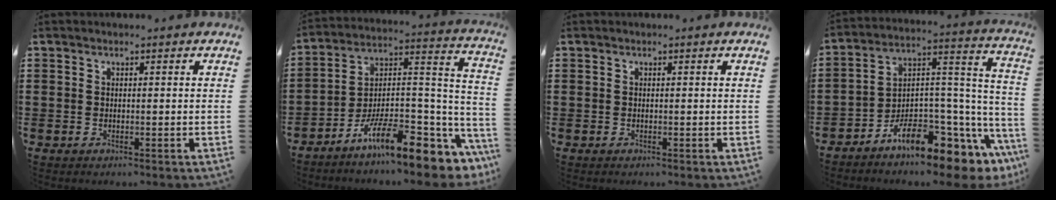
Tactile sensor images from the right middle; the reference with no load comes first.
{"total": 13.0, "force": [-9.0, 3.2, 8.8], "torque": [-0.145, 0.018, -0.165]}
{"total": 0.0}
{"total": 9.3, "force": [-7.4, 2.8, 5.0], "torque": [-0.100, -0.008, -0.144]}